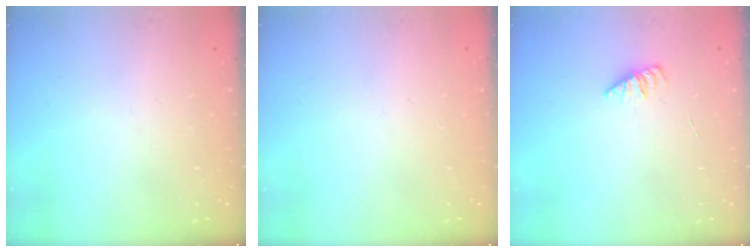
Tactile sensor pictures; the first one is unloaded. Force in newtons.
{"total": 0.0}
{"total": 1.9, "press": 1.9, "slide": 0.4}